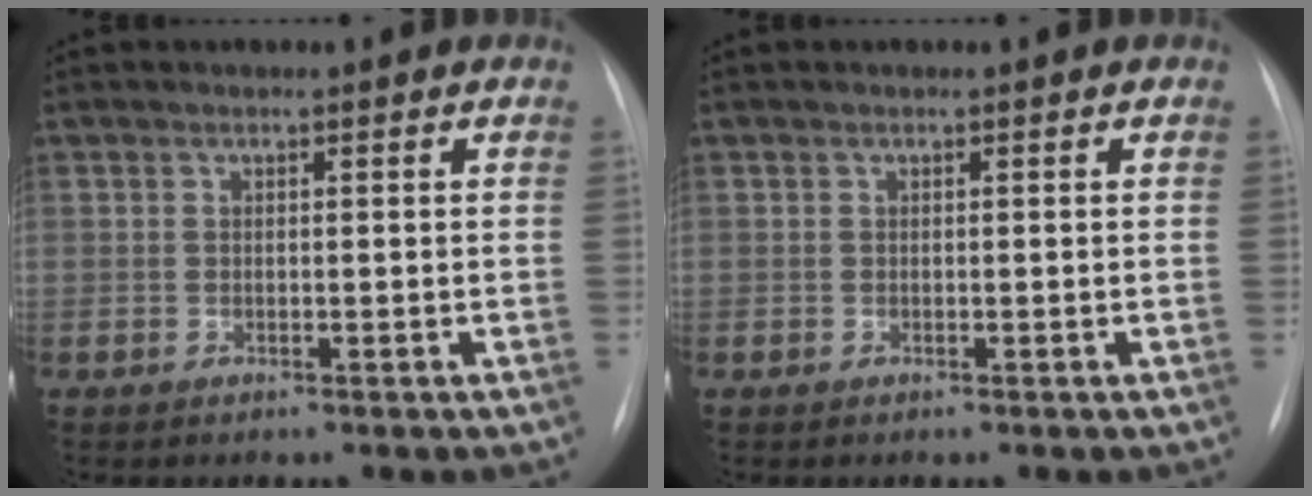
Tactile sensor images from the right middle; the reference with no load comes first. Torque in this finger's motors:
{"motor_torque": [-0.43, -0.32, 0.01, 0.00]}